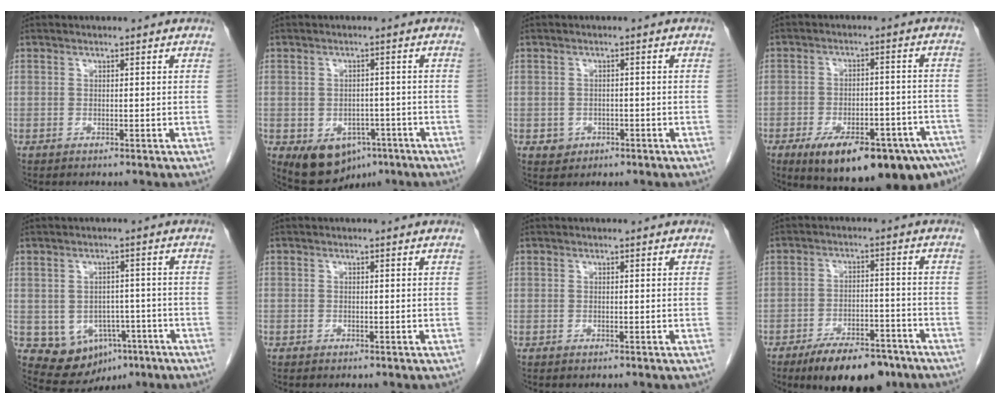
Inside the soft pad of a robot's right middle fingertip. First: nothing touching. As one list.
[{"total": 8.3, "force": [-4.4, 5.6, 4.3], "torque": [-0.066, 0.005, -0.054]}, {"total": 2.1, "force": [-0.9, 1.9, 0.5], "torque": [-0.009, 0.005, -0.005]}, {"total": 20.4, "force": [-13.6, 6.0, 14.1], "torque": [-0.149, 0.001, -0.182]}, {"total": 8.4, "force": [-3.5, 6.5, 4.0], "torque": [-0.058, 0.015, -0.034]}, {"total": 0.6, "force": [-0.4, 0.4, 0.0], "torque": [-0.008, 0.003, -0.009]}, {"total": 0.0}, {"total": 11.4, "force": [-8.7, 4.0, 6.3], "torque": [-0.090, -0.002, -0.137]}]